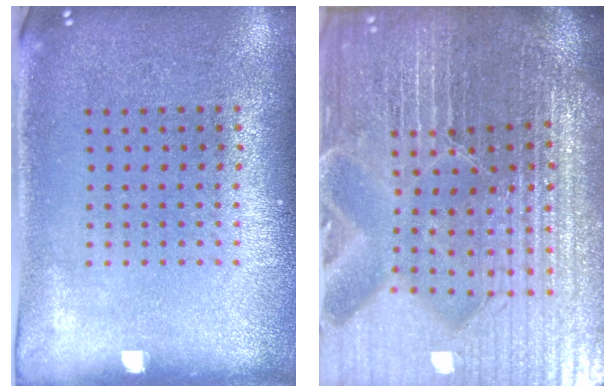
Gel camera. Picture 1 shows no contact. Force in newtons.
{"total": 6.7, "press": 6.0, "slide": 3.1}